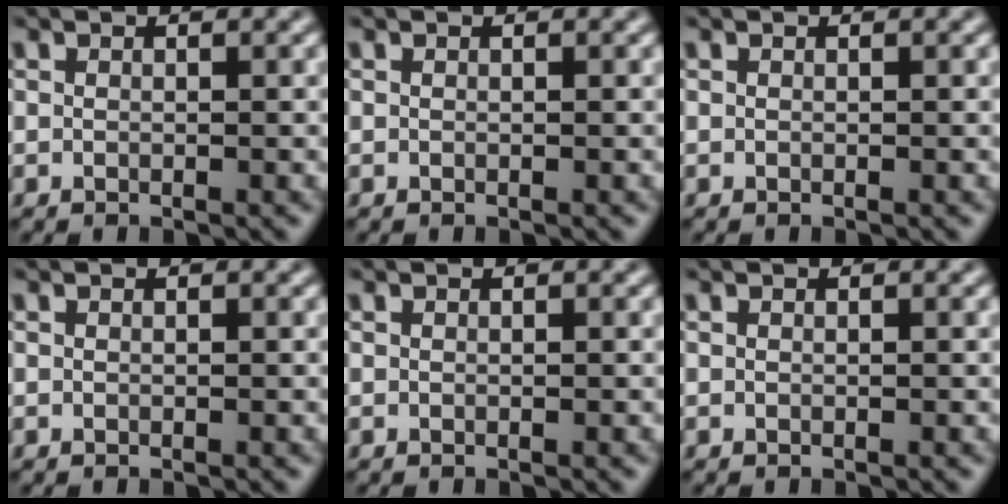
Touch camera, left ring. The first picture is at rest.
{"total": 0.0}
{"total": 0.0}
{"total": 0.0}
{"total": 0.0}
{"total": 0.0}